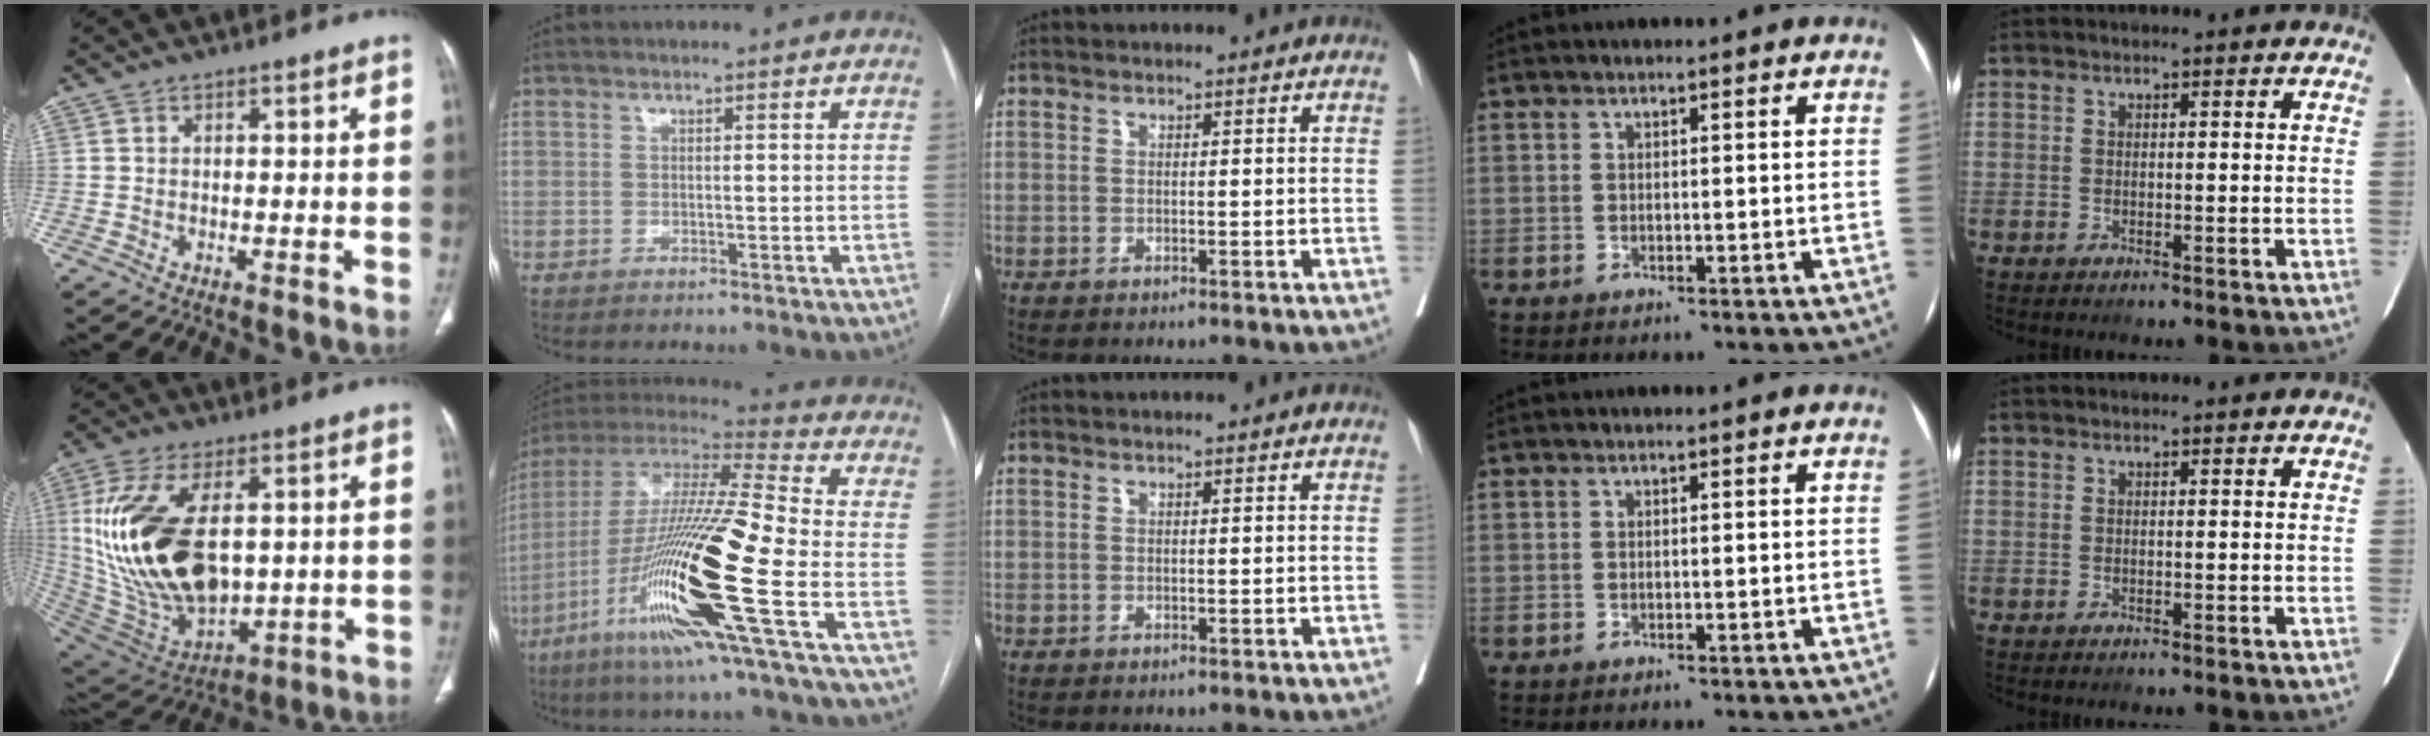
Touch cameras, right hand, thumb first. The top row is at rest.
{"thumb": {"total": 25.4, "force": [2.9, 13.9, 21.0], "torque": [-0.413, -0.023, 0.073]}, "index": {"total": 24.1, "force": [-8.1, 0.5, 22.7], "torque": [-0.456, -0.040, -0.159]}}